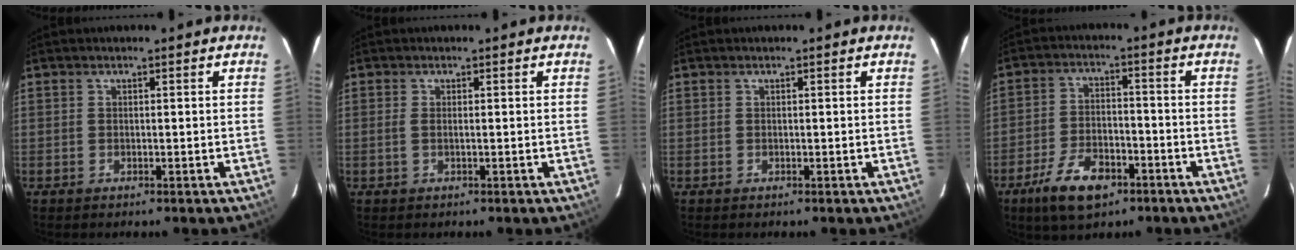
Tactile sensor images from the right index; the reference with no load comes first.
{"total": 1.1, "force": [0.0, 0.2, 1.0], "torque": [-0.023, 0.000, -0.002]}
{"total": 0.0}
{"total": 10.9, "force": [-6.7, 5.3, 6.8], "torque": [-0.156, -0.005, -0.115]}